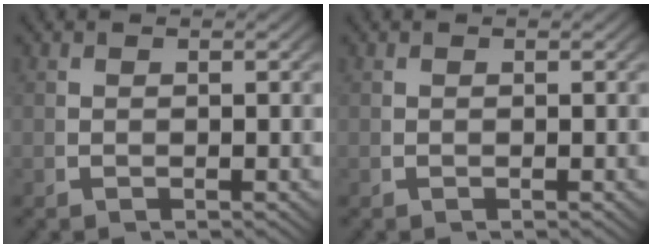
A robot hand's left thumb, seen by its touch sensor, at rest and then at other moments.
{"total": 0.0}